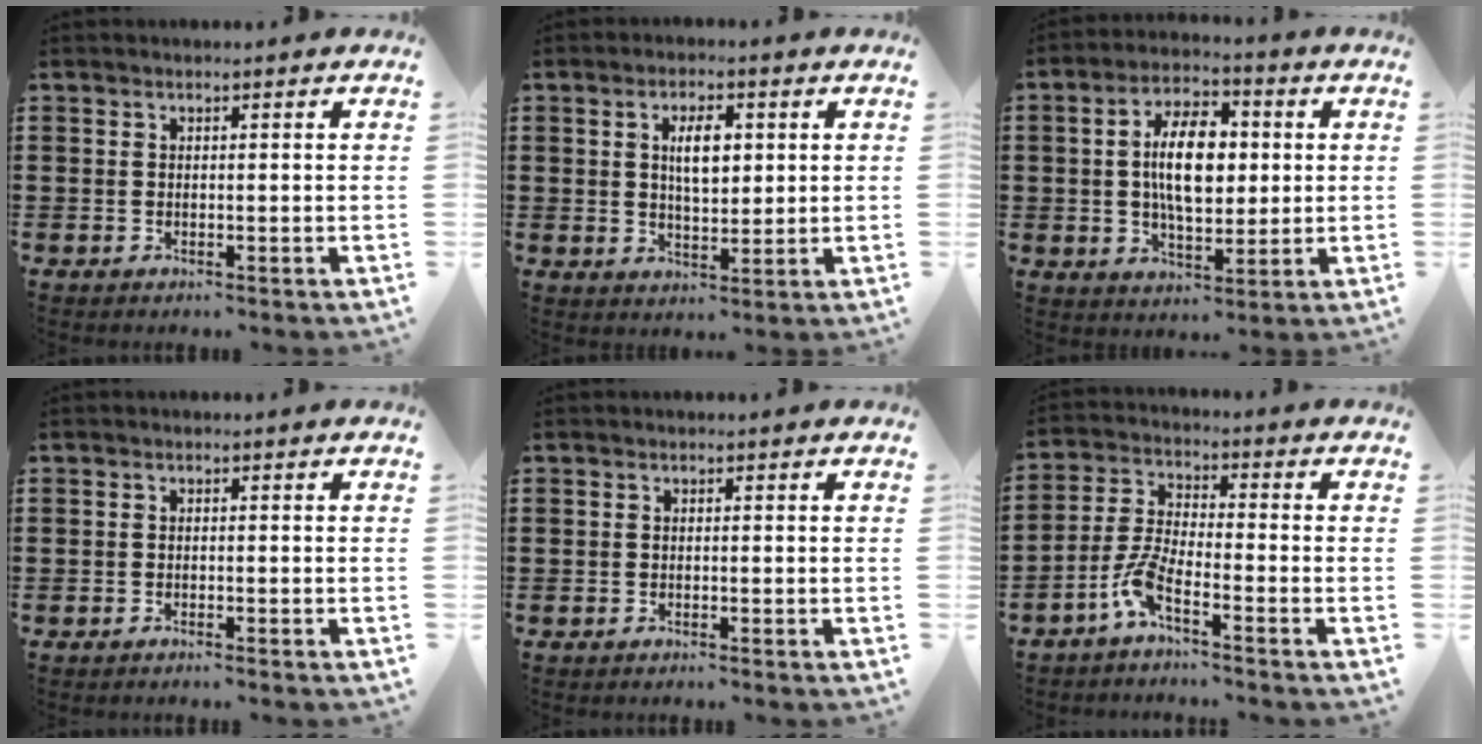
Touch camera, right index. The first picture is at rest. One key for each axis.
{"total": 5.4, "fx": 1.4, "fy": 2.4, "fz": 4.7, "tx": -0.081, "ty": 0.006, "tz": 0.019}
{"total": 10.2, "fx": 1.1, "fy": 4.9, "fz": 8.9, "tx": -0.162, "ty": 0.012, "tz": 0.014}
{"total": 0.8, "fx": -0.8, "fy": -0.2, "fz": 0.1, "tx": -0.004, "ty": -0.003, "tz": -0.015}
{"total": 0.5, "fx": -0.5, "fy": -0.2, "fz": 0.1, "tx": -0.002, "ty": -0.004, "tz": -0.009}
{"total": 5.9, "fx": -4.1, "fy": 0.9, "fz": 4.1, "tx": -0.114, "ty": -0.018, "tz": -0.085}